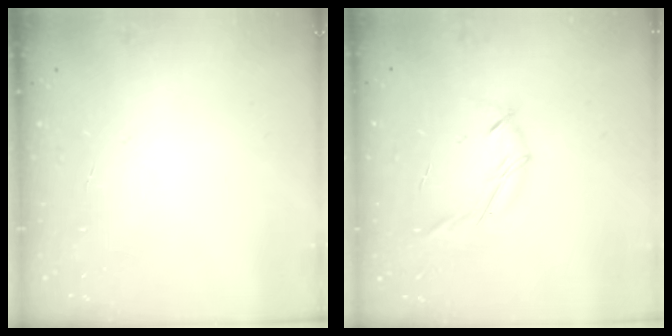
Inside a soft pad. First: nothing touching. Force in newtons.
{"total": 6.4, "press": 6.3, "slide": 0.9}